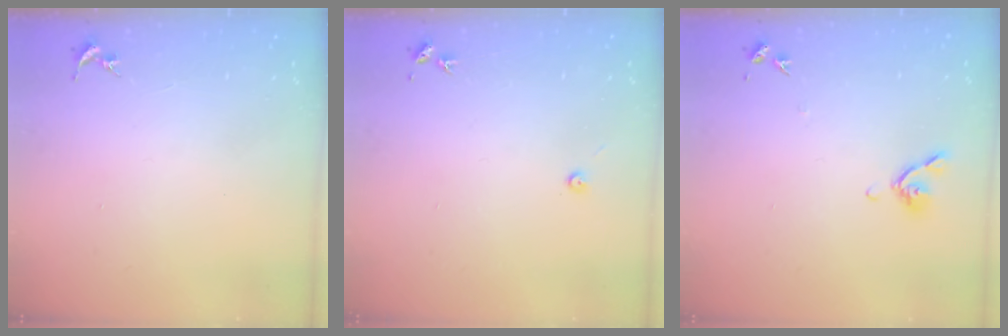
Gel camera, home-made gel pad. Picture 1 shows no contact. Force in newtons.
{"total": 3.2, "press": 3.1, "slide": 0.4}
{"total": 6.9, "press": 6.7, "slide": 1.5}